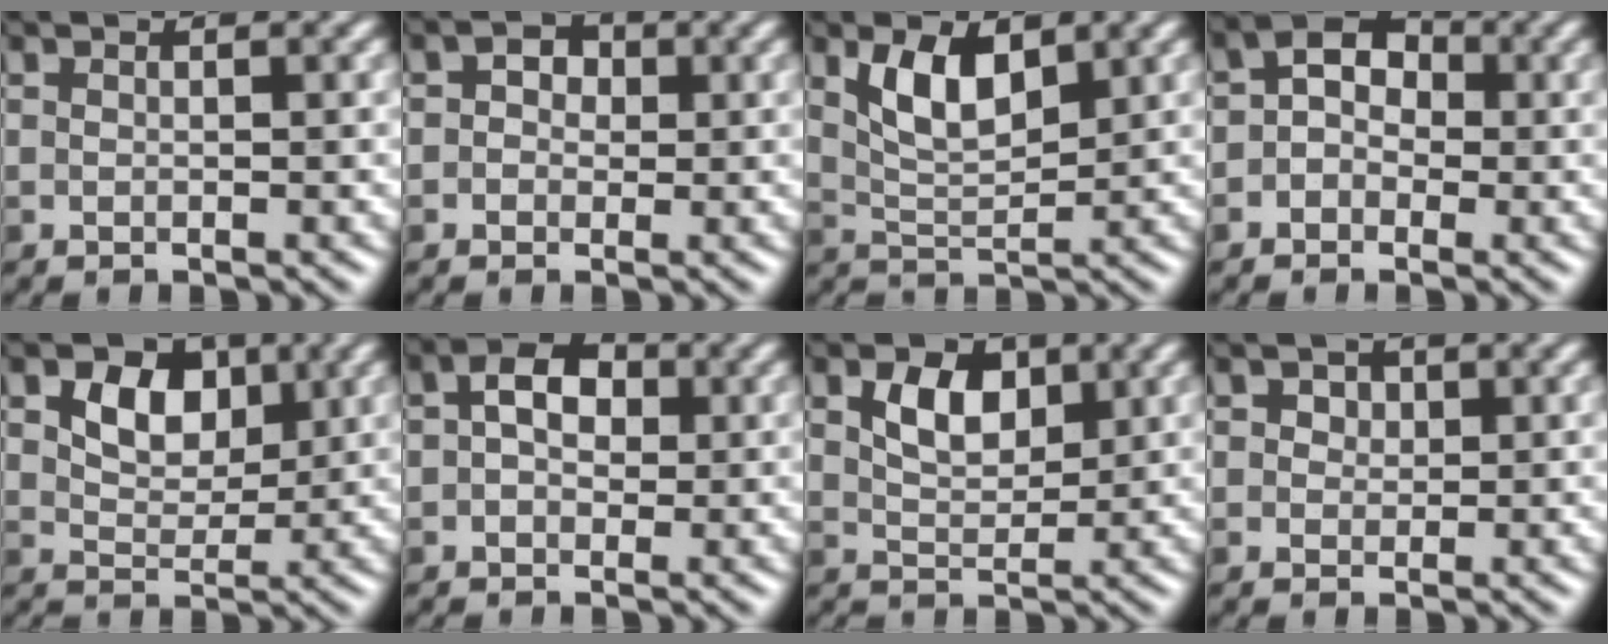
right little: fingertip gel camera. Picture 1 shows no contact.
{"total": 1.9, "force": [0.2, 1.6, 1.0], "torque": [-0.006, 0.005, -0.009]}
{"total": 3.8, "force": [1.8, 1.7, 2.9], "torque": [-0.062, -0.001, 0.037]}
{"total": 3.0, "force": [-0.4, 2.4, 1.8], "torque": [-0.024, 0.010, -0.017]}
{"total": 4.3, "force": [1.5, 3.0, 2.7], "torque": [-0.049, 0.002, 0.019]}
{"total": 3.4, "force": [0.5, 2.4, 2.4], "torque": [-0.038, 0.008, -0.002]}
{"total": 3.5, "force": [1.3, 2.2, 2.3], "torque": [-0.043, 0.004, 0.023]}
{"total": 1.3, "force": [0.6, 1.0, 0.5], "torque": [-0.006, -0.001, 0.004]}